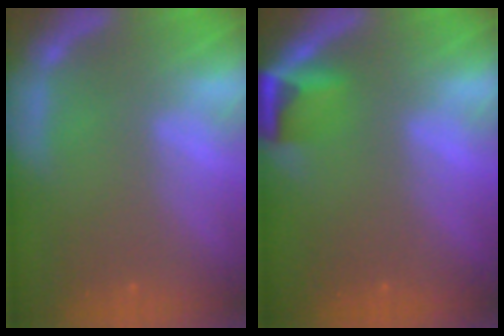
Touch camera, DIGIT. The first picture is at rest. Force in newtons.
{"total": 3.4}